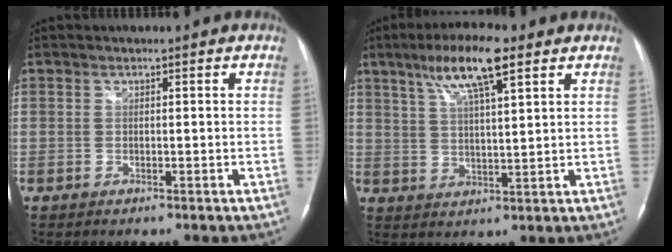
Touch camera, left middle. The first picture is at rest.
{"total": 10.2, "force": [6.1, 1.4, 8.0], "torque": [-0.152, 0.013, 0.105]}